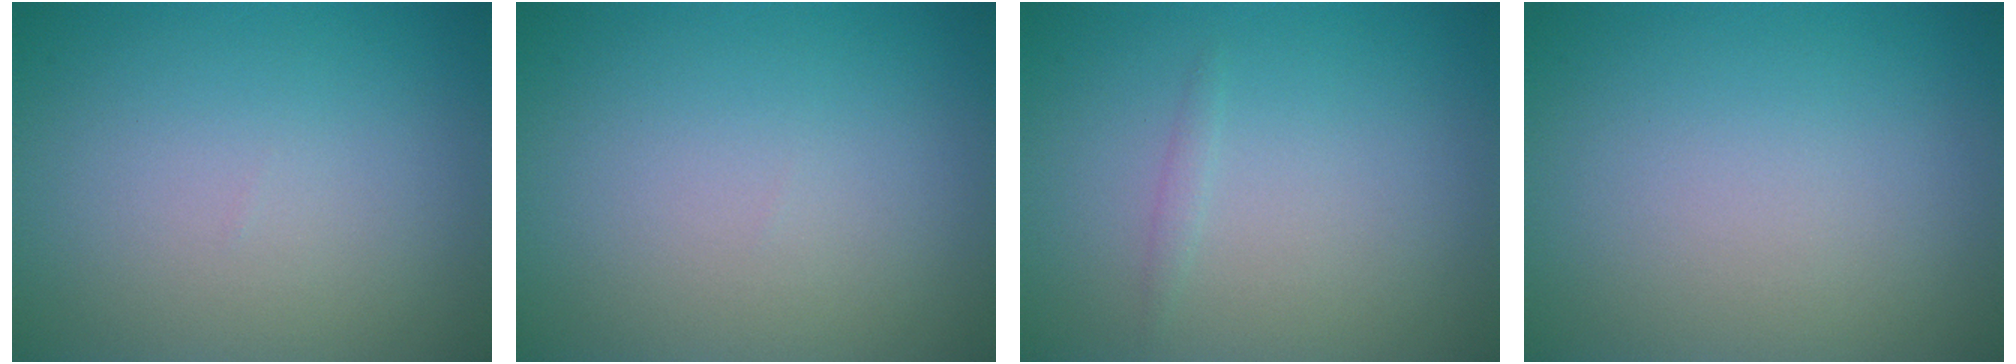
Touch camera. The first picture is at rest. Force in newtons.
{"total": 0.0}
{"total": 0.5, "press": 0.5, "slide": 0.0}
{"total": 0.0}